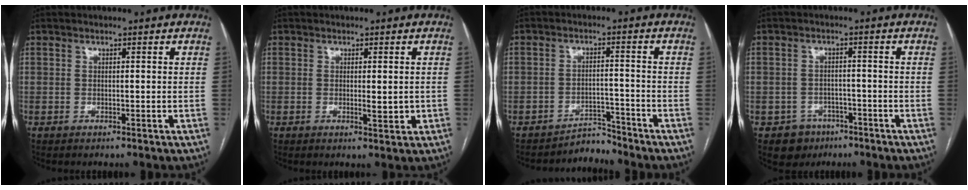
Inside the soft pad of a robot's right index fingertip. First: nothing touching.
{"total": 2.4, "force": [-0.1, 0.8, 2.2], "torque": [-0.031, -0.005, 0.000]}
{"total": 3.5, "force": [-3.2, 0.4, -1.1], "torque": [0.029, 0.005, -0.049]}
{"total": 4.5, "force": [-2.6, 3.8, 0.1], "torque": [-0.001, 0.012, -0.034]}